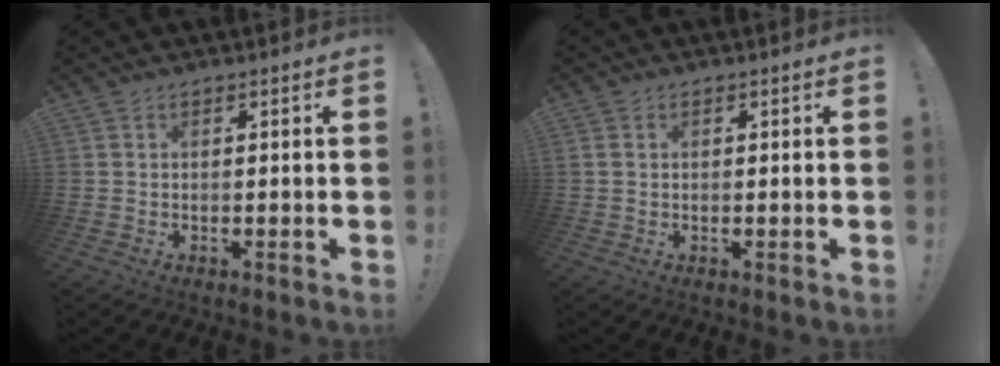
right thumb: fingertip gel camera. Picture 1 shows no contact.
{"total": 1.0, "force": [0.5, 0.8, 0.4], "torque": [-0.011, 0.004, 0.010]}